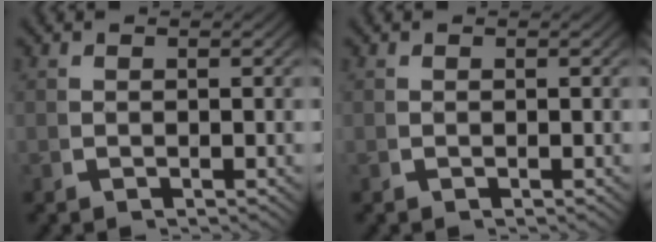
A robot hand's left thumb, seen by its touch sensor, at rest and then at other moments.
{"total": 0.0}